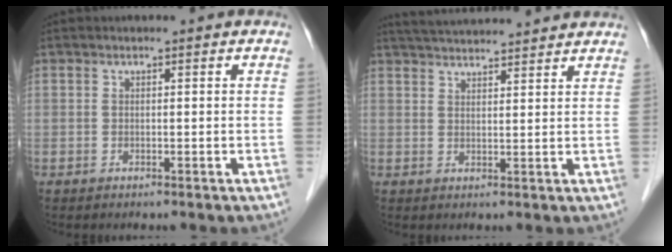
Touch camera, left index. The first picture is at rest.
{"total": 11.5, "force": [10.8, 0.6, 3.9], "torque": [-0.069, 0.032, 0.154]}